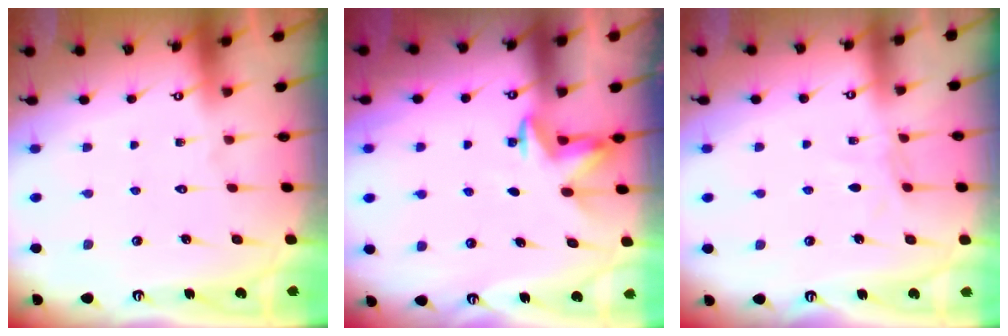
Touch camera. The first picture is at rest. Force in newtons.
{"total": 4.1, "press": 4.0, "slide": 0.5}
{"total": 4.7, "press": 4.7, "slide": 0.6}